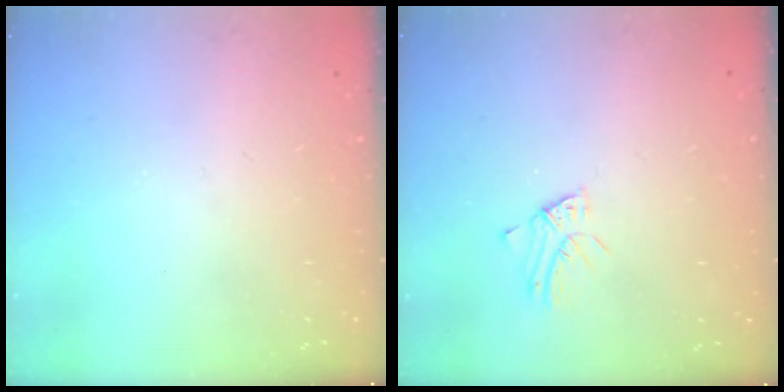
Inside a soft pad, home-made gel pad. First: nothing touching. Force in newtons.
{"total": 2.1, "press": 2.1, "slide": 0.1}